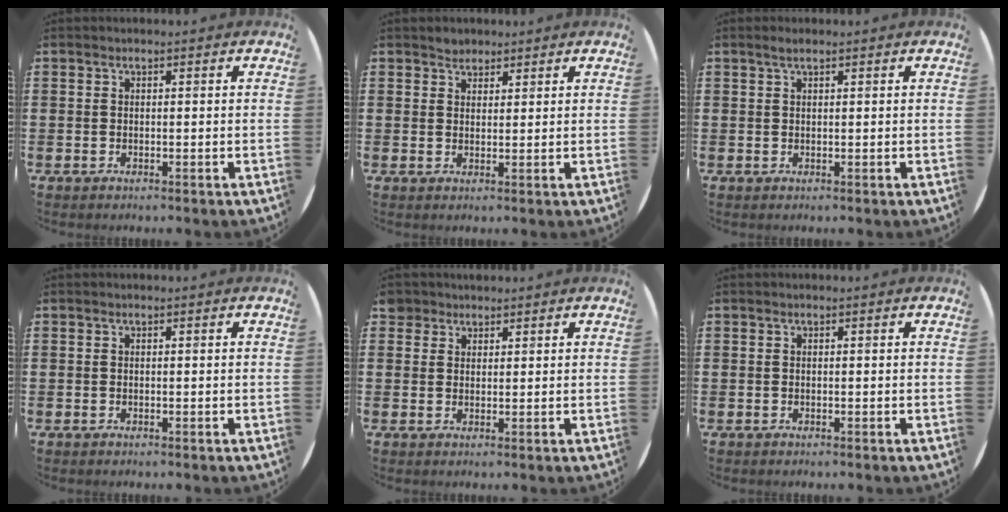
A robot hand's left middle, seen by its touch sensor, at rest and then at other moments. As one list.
[{"total": 1.8, "force": [1.6, 0.7, -0.1], "torque": [0.007, -0.001, 0.030]}, {"total": 1.0, "force": [0.7, 0.1, 0.7], "torque": [-0.014, 0.003, 0.013]}, {"total": 0.0}, {"total": 2.4, "force": [2.0, 1.4, 0.0], "torque": [0.002, 0.003, 0.037]}, {"total": 0.0}]